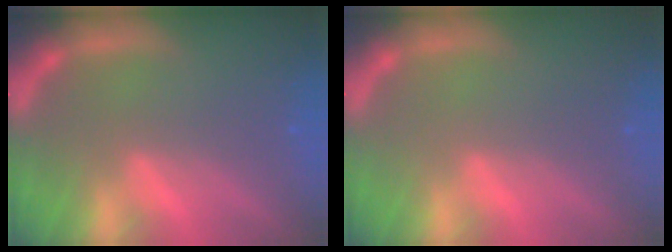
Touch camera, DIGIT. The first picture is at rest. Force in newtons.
{"total": 0.0}